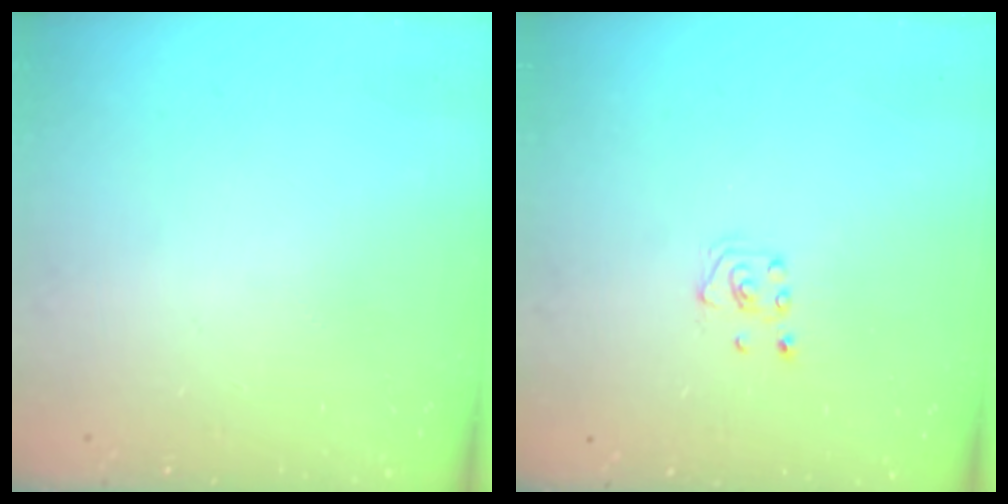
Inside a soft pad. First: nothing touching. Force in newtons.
{"total": 3.0, "press": 2.9, "slide": 0.3}